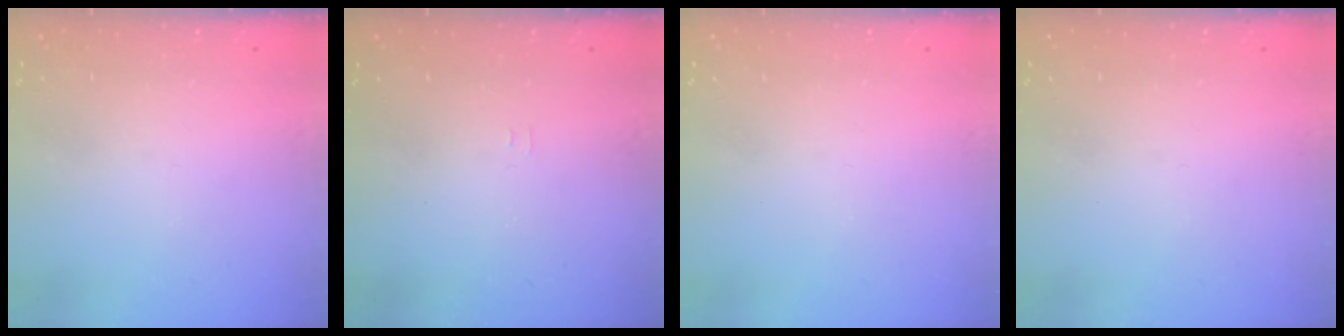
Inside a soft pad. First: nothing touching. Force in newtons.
{"total": 3.4, "press": 3.3, "slide": 0.4}
{"total": 0.0}
{"total": 0.0}